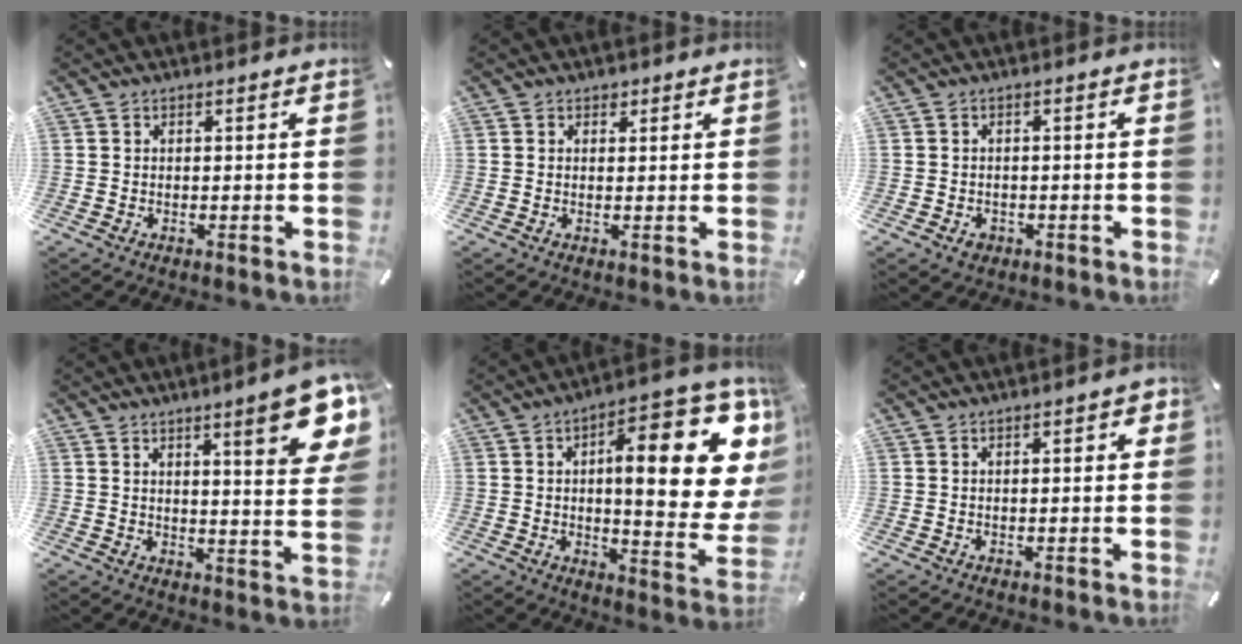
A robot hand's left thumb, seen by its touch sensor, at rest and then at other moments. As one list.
[{"total": 1.1, "force": [0.7, 0.9, 0.2], "torque": [0.002, -0.002, 0.011]}, {"total": 2.4, "force": [-1.2, 1.7, 1.2], "torque": [-0.020, 0.004, -0.022]}, {"total": 14.1, "force": [7.5, 2.7, 11.6], "torque": [-0.155, -0.043, 0.112]}, {"total": 24.3, "force": [6.7, 8.8, 21.6], "torque": [-0.290, -0.053, 0.102]}, {"total": 2.3, "force": [0.2, 0.8, 2.1], "torque": [-0.031, 0.003, 0.001]}]